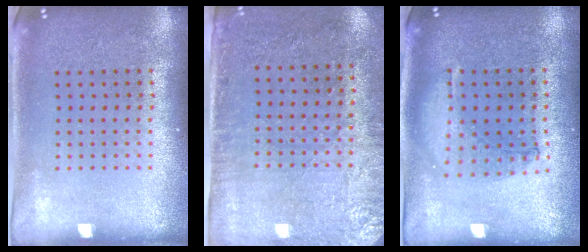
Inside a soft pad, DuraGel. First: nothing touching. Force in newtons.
{"total": 2.8, "press": 2.3, "slide": 1.5}
{"total": 1.0, "press": 0.9, "slide": 0.3}